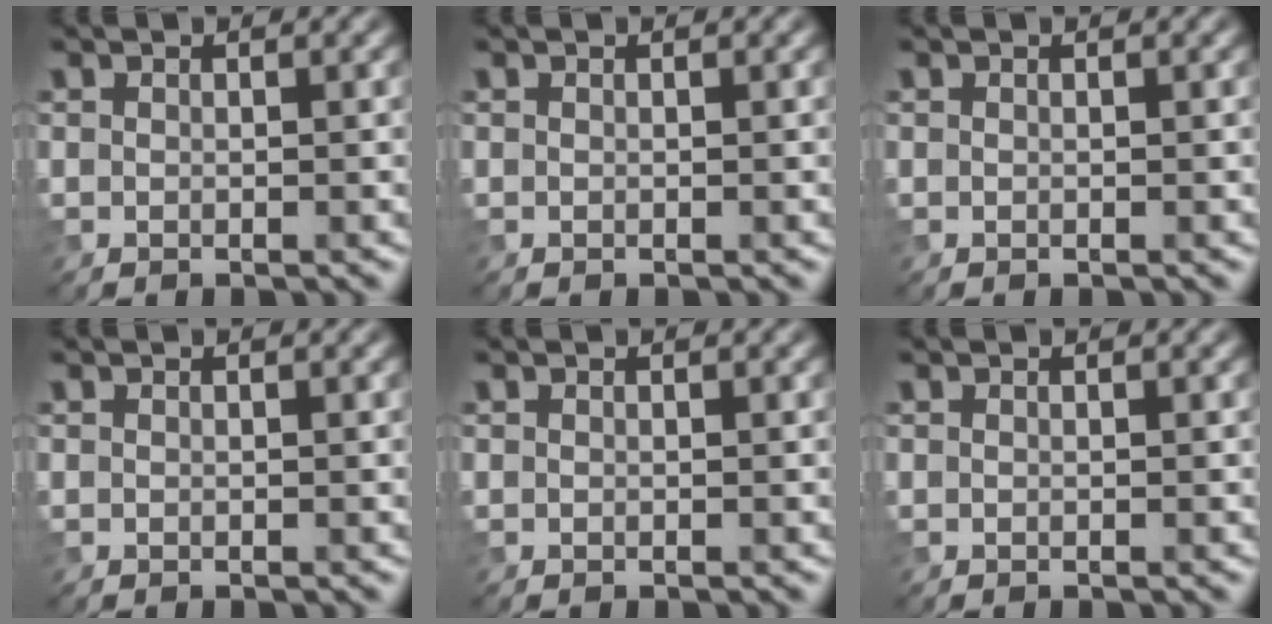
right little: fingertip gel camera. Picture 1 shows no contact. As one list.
[{"total": 0.0}, {"total": 0.0}, {"total": 0.0}, {"total": 0.0}, {"total": 0.0}]